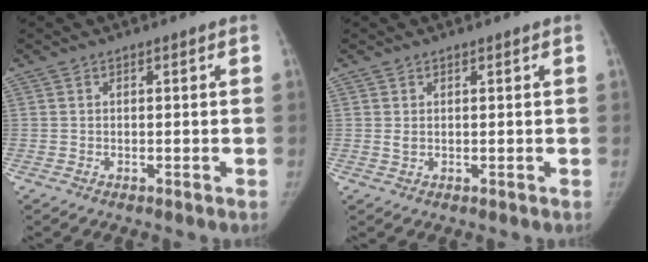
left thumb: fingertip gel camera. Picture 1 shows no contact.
{"total": 1.0, "force": [0.5, 0.6, 0.6], "torque": [-0.008, -0.004, 0.010]}